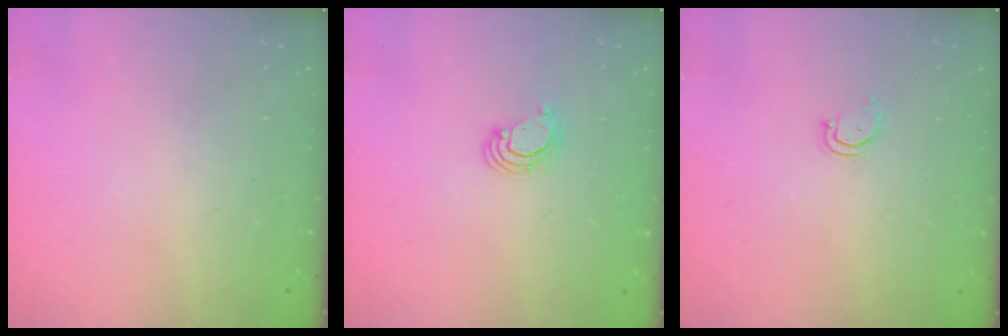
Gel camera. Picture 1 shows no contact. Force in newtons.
{"total": 2.5, "press": 2.5, "slide": 0.2}
{"total": 2.6, "press": 2.6, "slide": 0.2}